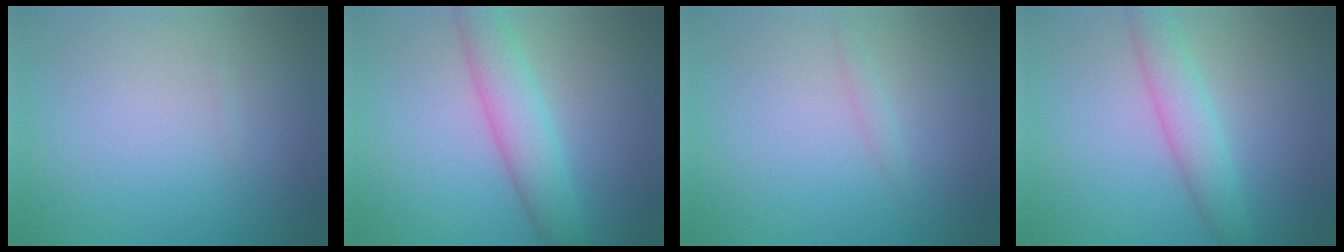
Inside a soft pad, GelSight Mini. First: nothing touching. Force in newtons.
{"total": 4.4, "press": 4.4, "slide": 0.2}
{"total": 0.7, "press": 0.7, "slide": 0.1}
{"total": 3.3, "press": 3.3, "slide": 0.1}